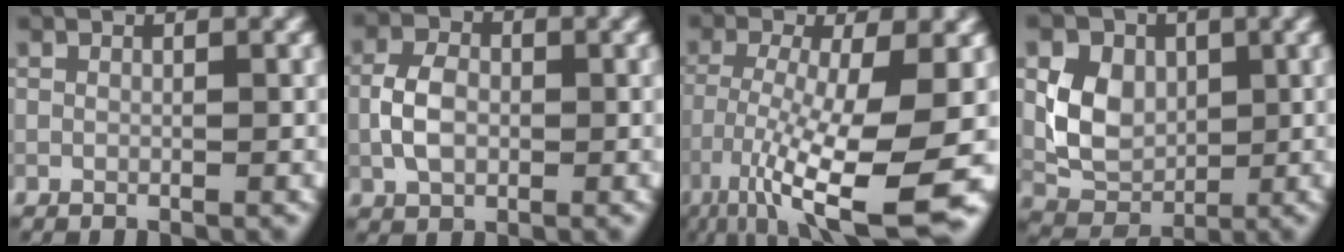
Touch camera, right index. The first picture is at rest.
{"total": 3.7, "force": [-0.5, 2.6, 2.7], "torque": [-0.054, 0.004, -0.013]}
{"total": 12.5, "force": [-5.9, 3.1, 10.6], "torque": [-0.203, -0.025, -0.091]}
{"total": 5.6, "force": [1.0, 4.4, 3.3], "torque": [-0.061, -0.003, 0.017]}